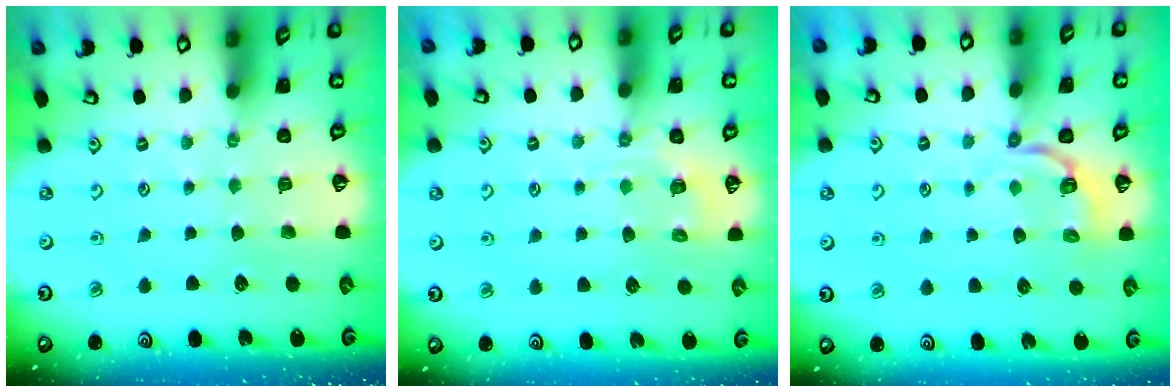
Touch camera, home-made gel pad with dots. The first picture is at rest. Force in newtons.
{"total": 2.9, "press": 2.6, "slide": 1.2}
{"total": 3.8, "press": 2.8, "slide": 2.5}